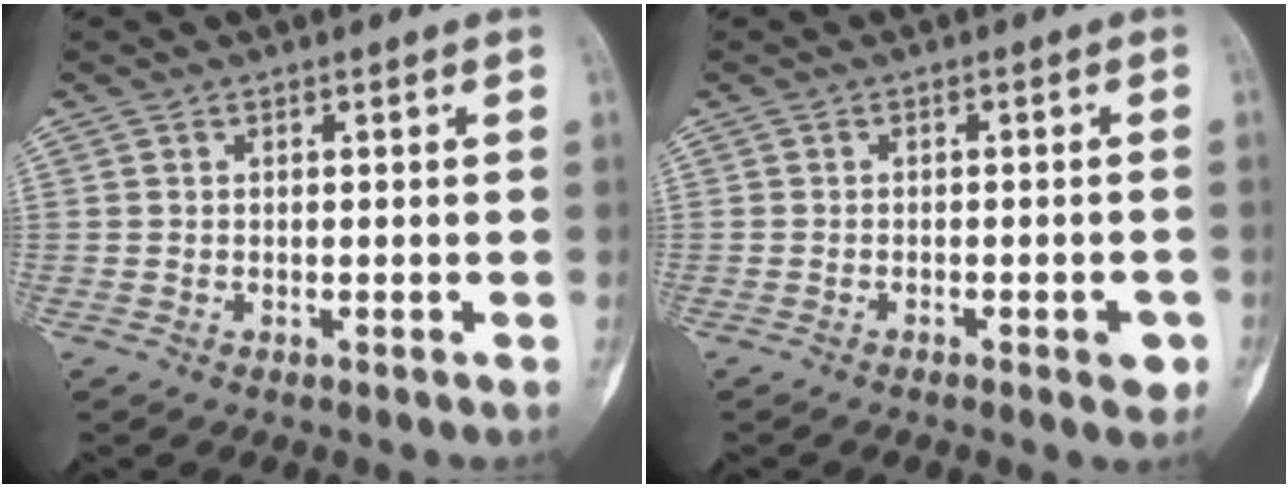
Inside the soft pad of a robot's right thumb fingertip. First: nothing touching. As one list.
[{"total": 3.1, "force": [-1.5, 1.1, 2.5], "torque": [-0.029, 0.011, -0.018]}]